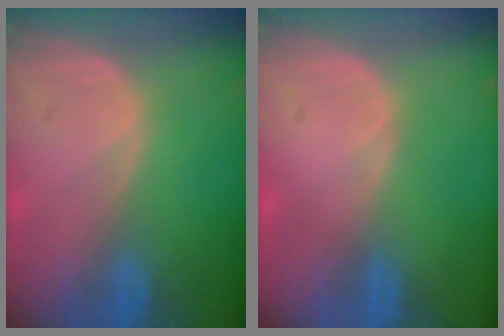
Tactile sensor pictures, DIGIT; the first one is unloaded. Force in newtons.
{"total": 0.0}